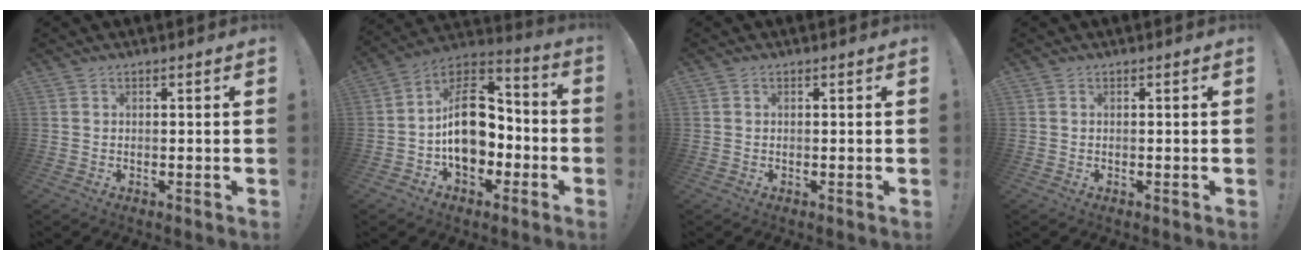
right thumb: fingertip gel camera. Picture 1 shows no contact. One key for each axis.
{"total": 18.6, "fx": -1.8, "fy": 12.8, "fz": 13.4, "tx": -0.214, "ty": 0.020, "tz": -0.019}
{"total": 0.0}
{"total": 0.0}